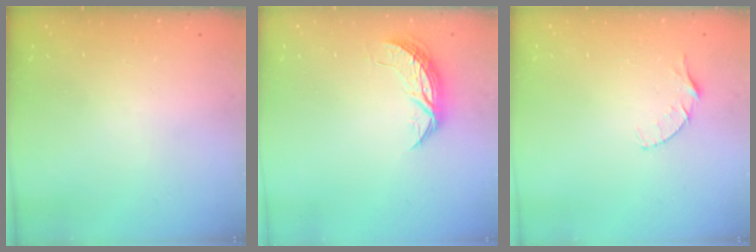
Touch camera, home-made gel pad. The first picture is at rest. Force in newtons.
{"total": 7.1, "press": 7.1, "slide": 0.4}
{"total": 4.1, "press": 4.0, "slide": 0.4}